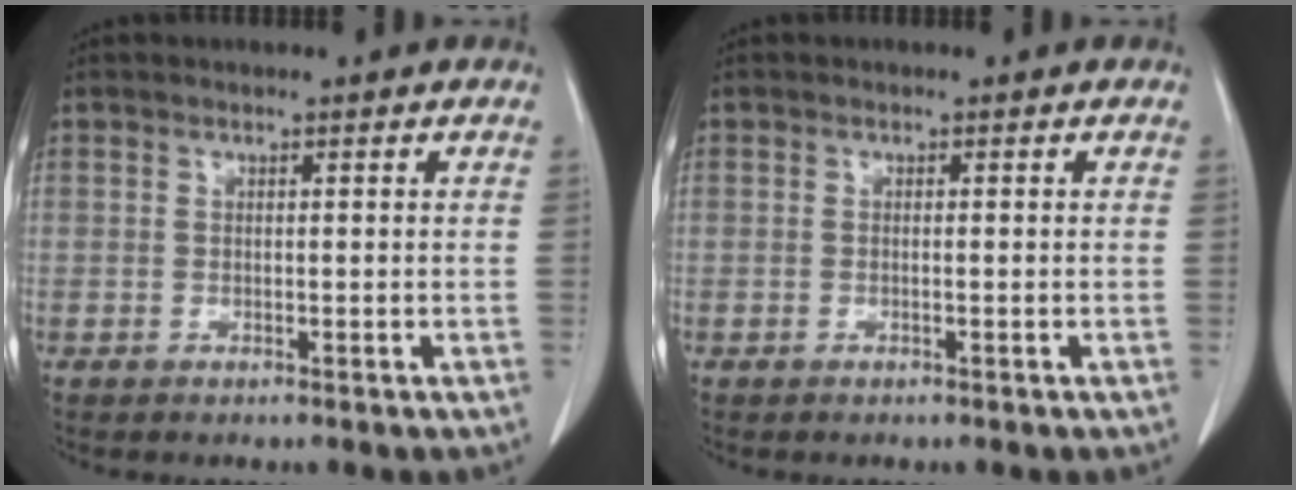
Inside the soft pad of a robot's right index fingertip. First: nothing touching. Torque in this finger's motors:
{"motor_torque": [0.03, -0.01, 0.00, 0.00]}